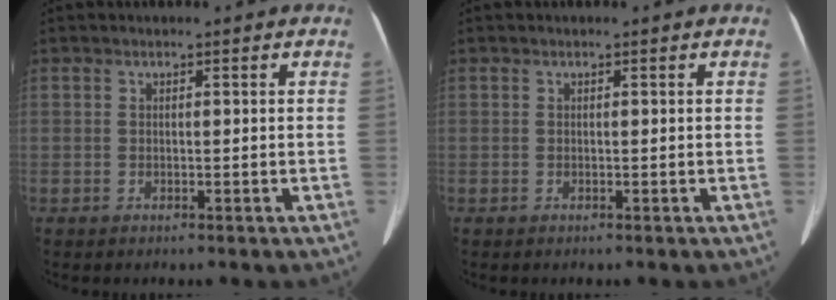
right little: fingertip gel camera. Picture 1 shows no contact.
{"total": 0.0}